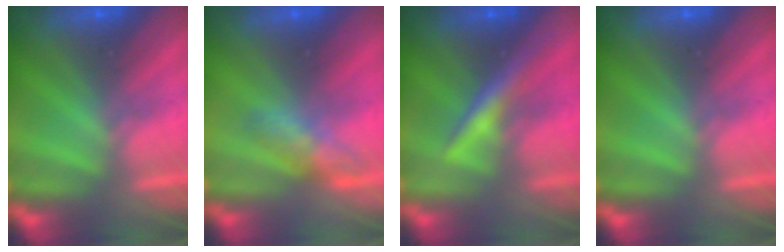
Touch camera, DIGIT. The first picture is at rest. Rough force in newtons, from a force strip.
{"total": 2.8}
{"total": 3.0}
{"total": 0.0}